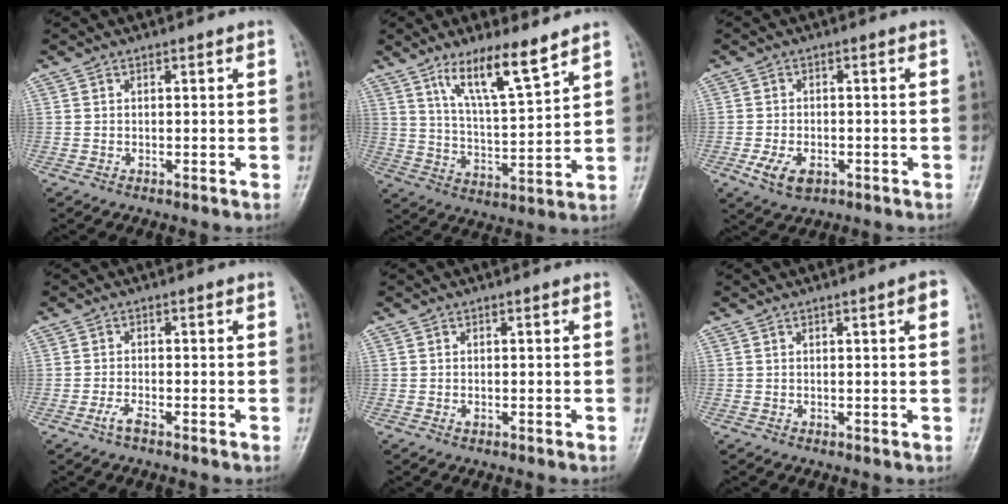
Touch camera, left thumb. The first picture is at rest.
{"total": 11.1, "force": [7.7, 1.9, 7.8], "torque": [-0.132, -0.053, 0.144]}
{"total": 5.5, "force": [-2.3, 3.3, 3.7], "torque": [-0.071, 0.004, -0.036]}
{"total": 2.1, "force": [-1.4, 0.4, 1.5], "torque": [-0.040, 0.006, -0.030]}
{"total": 0.8, "force": [-0.2, 0.4, 0.6], "torque": [-0.011, 0.005, -0.003]}
{"total": 2.2, "force": [0.8, 0.3, 2.0], "torque": [-0.026, 0.002, 0.009]}